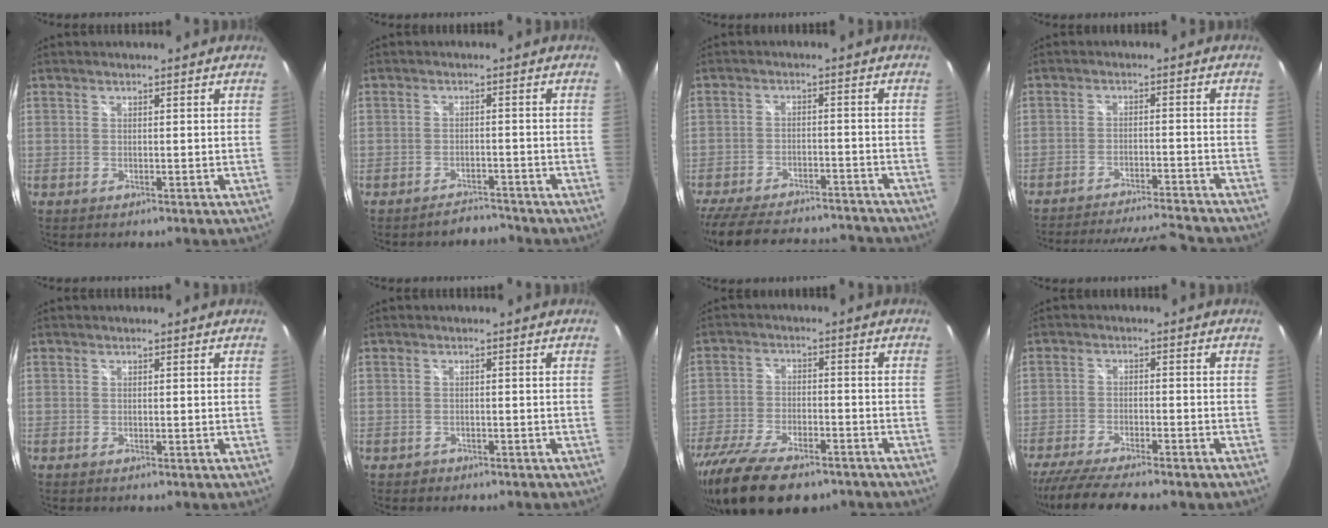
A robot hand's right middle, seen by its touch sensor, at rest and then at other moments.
{"total": 3.3, "force": [-3.2, 0.8, 0.2], "torque": [-0.008, 0.005, -0.047]}
{"total": 20.1, "force": [-17.8, 4.1, 8.5], "torque": [-0.178, -0.016, -0.259]}
{"total": 18.0, "force": [-16.5, 2.0, 6.9], "torque": [-0.138, -0.002, -0.229]}
{"total": 0.0}
{"total": 1.3, "force": [-0.8, 1.0, 0.2], "torque": [-0.009, 0.001, -0.010]}
{"total": 18.8, "force": [-13.7, 7.3, 10.6], "torque": [-0.229, -0.044, -0.227]}
{"total": 11.8, "force": [-10.1, 1.2, 6.0], "torque": [-0.132, -0.031, -0.164]}